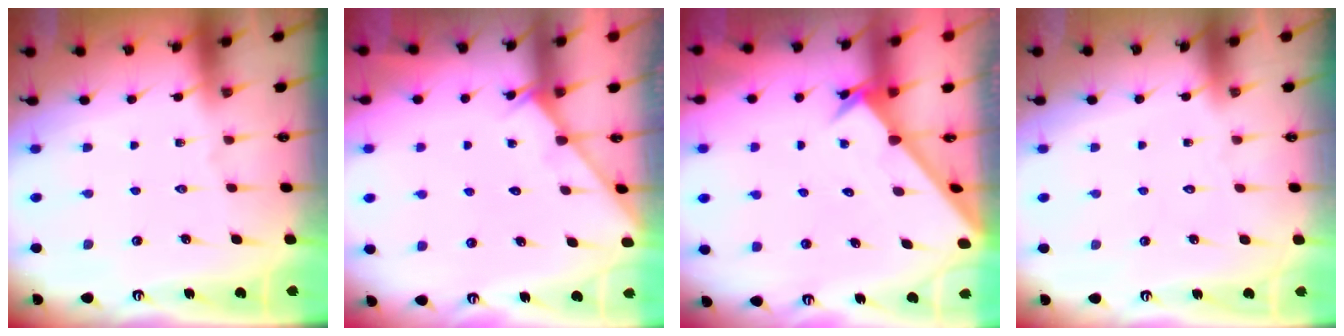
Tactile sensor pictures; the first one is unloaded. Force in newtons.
{"total": 2.6, "press": 2.6, "slide": 0.3}
{"total": 2.6, "press": 2.6, "slide": 0.2}
{"total": 1.8, "press": 1.7, "slide": 0.1}